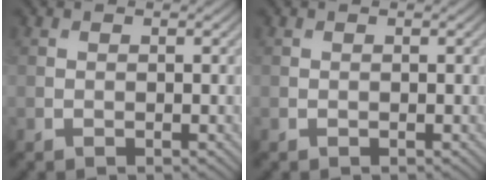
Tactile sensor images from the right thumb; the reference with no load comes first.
{"total": 0.0}